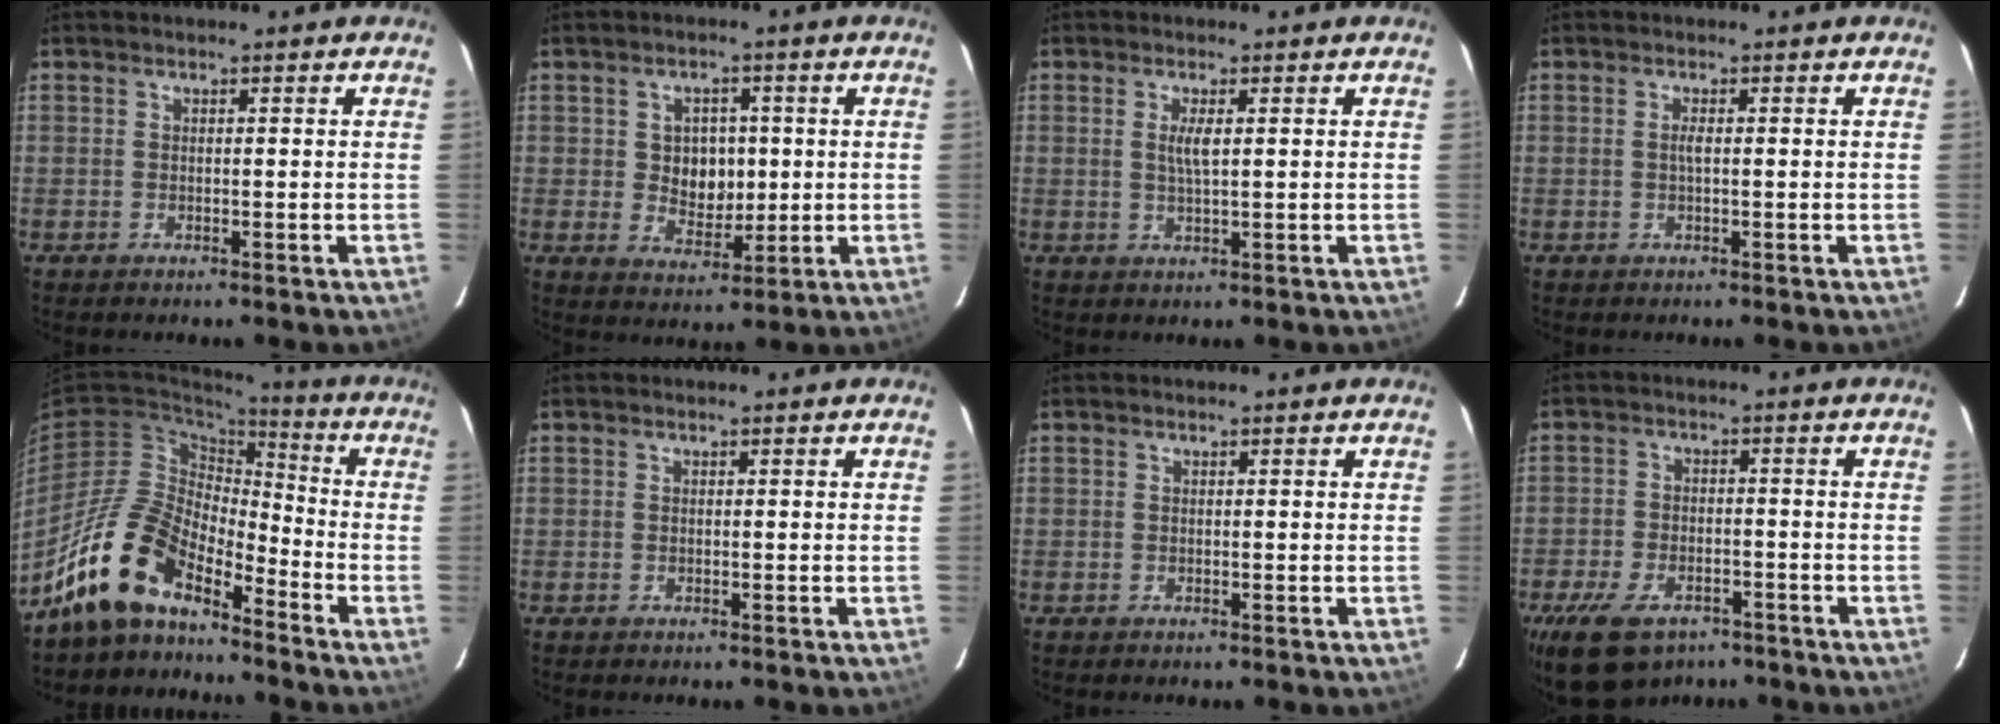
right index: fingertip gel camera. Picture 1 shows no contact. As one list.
[{"total": 6.5, "force": [0.4, 5.3, 3.8], "torque": [-0.064, 0.006, 0.016]}, {"total": 2.6, "force": [0.6, 0.4, 2.5], "torque": [-0.049, -0.002, 0.010]}, {"total": 1.1, "force": [0.0, 0.0, 1.1], "torque": [-0.021, 0.002, -0.002]}, {"total": 14.0, "force": [-10.9, 5.6, 6.8], "torque": [-0.131, 0.010, -0.216]}, {"total": 0.0}, {"total": 0.0}, {"total": 13.1, "force": [-8.7, 7.2, 6.6], "torque": [-0.160, -0.014, -0.139]}]